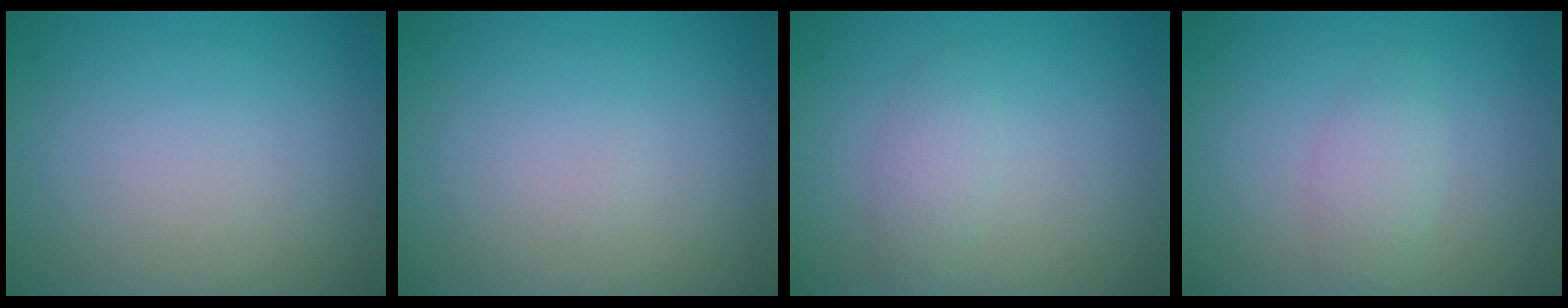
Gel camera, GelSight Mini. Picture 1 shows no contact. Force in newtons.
{"total": 0.0}
{"total": 1.7, "press": 1.7, "slide": 0.0}
{"total": 1.8, "press": 1.8, "slide": 0.1}